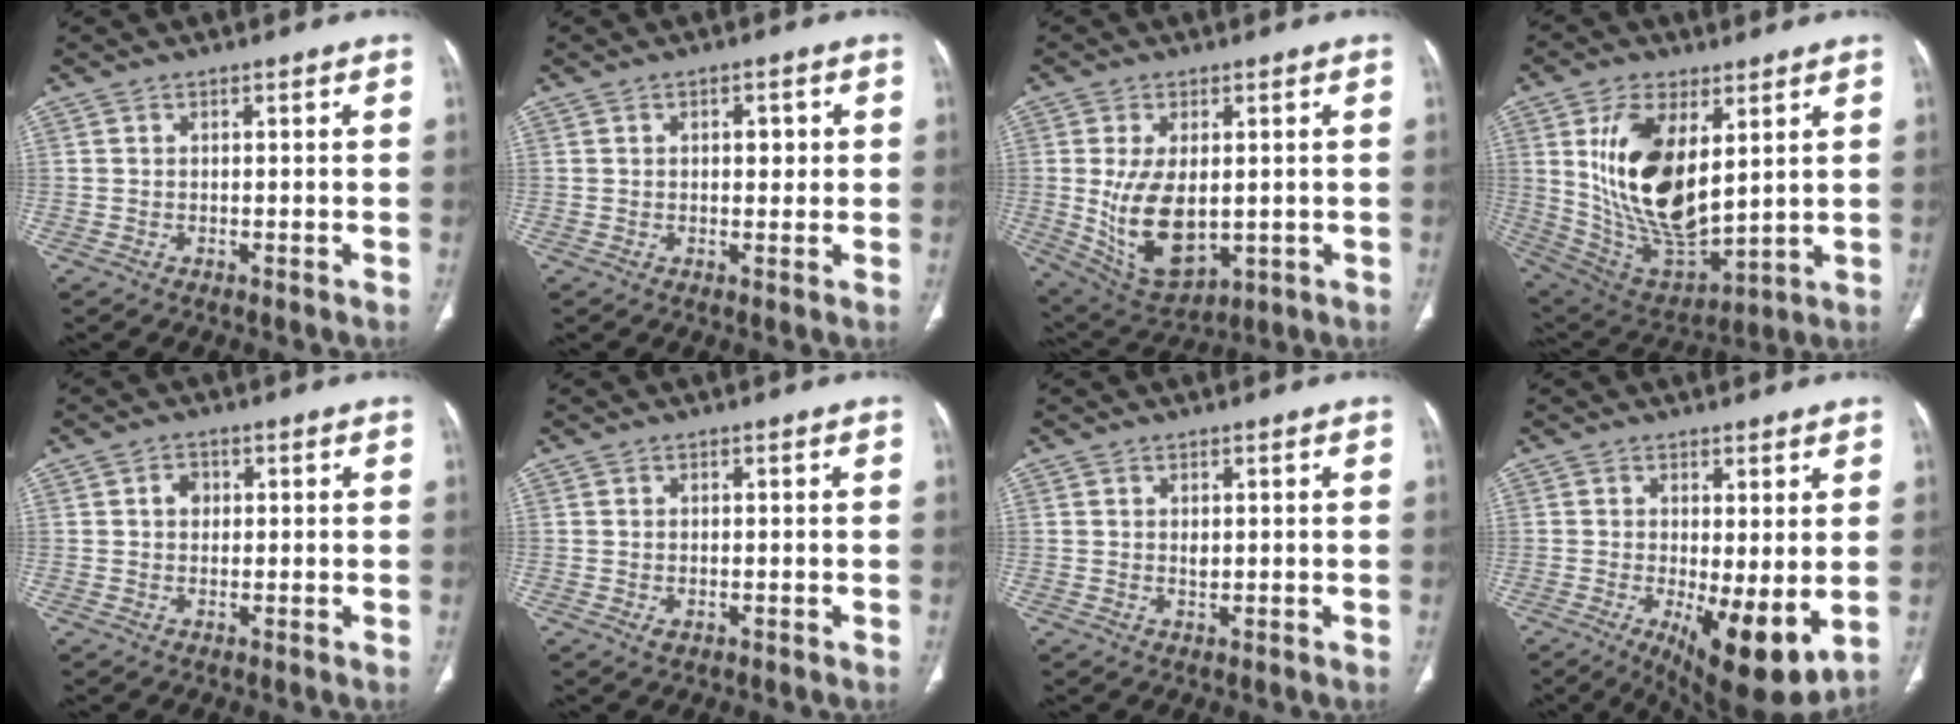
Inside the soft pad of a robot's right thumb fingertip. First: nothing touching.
{"total": 3.0, "force": [0.6, 1.7, 2.4], "torque": [-0.022, 0.000, 0.008]}
{"total": 13.2, "force": [-0.4, 7.4, 11.0], "torque": [-0.189, -0.012, 0.020]}
{"total": 20.1, "force": [5.2, 10.3, 16.5], "torque": [-0.291, -0.032, 0.115]}
{"total": 2.3, "force": [0.5, 1.9, 1.2], "torque": [-0.010, 0.005, 0.006]}
{"total": 1.1, "force": [-0.3, 0.6, 0.8], "torque": [-0.018, -0.001, 0.000]}
{"total": 1.2, "force": [0.3, 0.7, 0.9], "torque": [-0.014, -0.003, 0.009]}
{"total": 11.2, "force": [-1.7, 3.6, 10.5], "torque": [-0.156, -0.030, -0.014]}